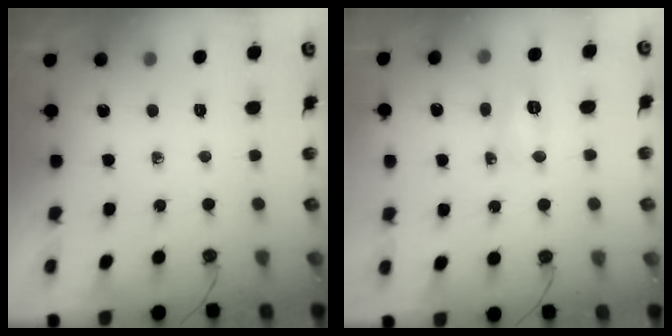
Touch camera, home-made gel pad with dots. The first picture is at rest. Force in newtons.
{"total": 5.0, "press": 5.0, "slide": 0.6}